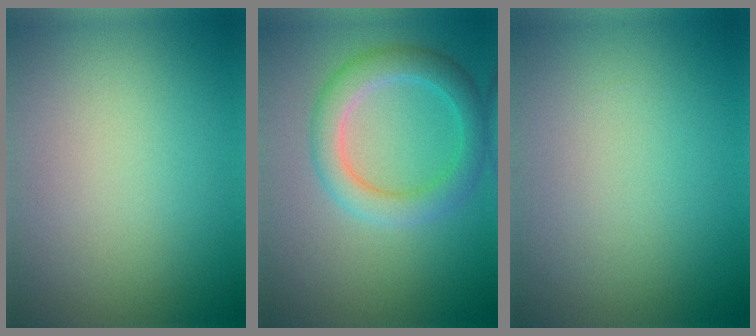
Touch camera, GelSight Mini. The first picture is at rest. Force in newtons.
{"total": 4.2, "press": 4.2, "slide": 0.1}
{"total": 0.0}